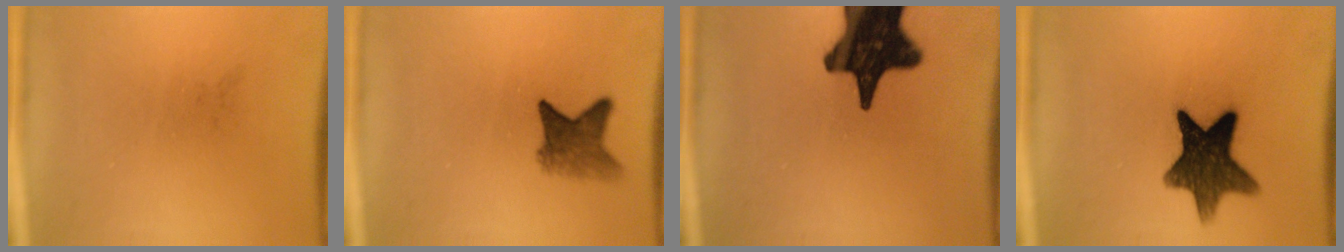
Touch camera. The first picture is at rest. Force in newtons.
{"total": 4.3}
{"total": 18.9}
{"total": 12.5}